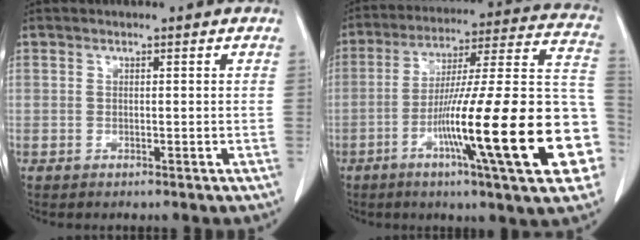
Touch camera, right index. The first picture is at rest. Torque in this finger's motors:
{"motor_torque": [1.37, -0.76, 0.82, 0.21]}